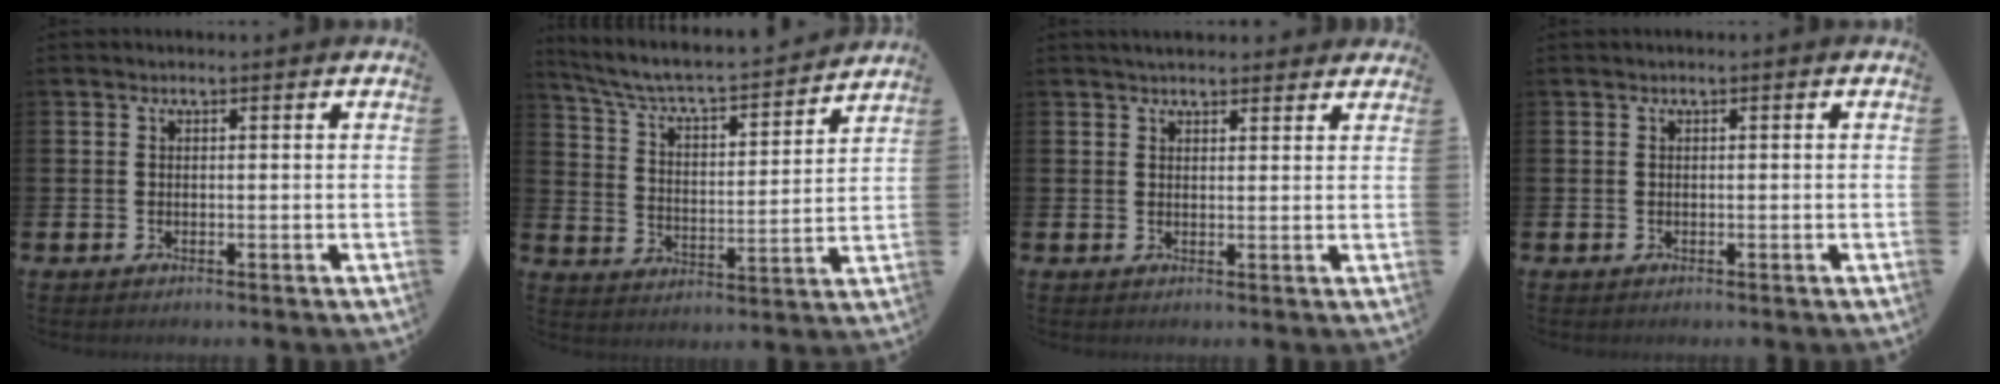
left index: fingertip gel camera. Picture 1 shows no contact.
{"total": 6.8, "force": [6.4, 0.8, 2.3], "torque": [-0.077, -0.054, 0.104]}
{"total": 3.0, "force": [2.8, 0.8, 0.3], "torque": [-0.001, -0.010, 0.050]}
{"total": 0.0}